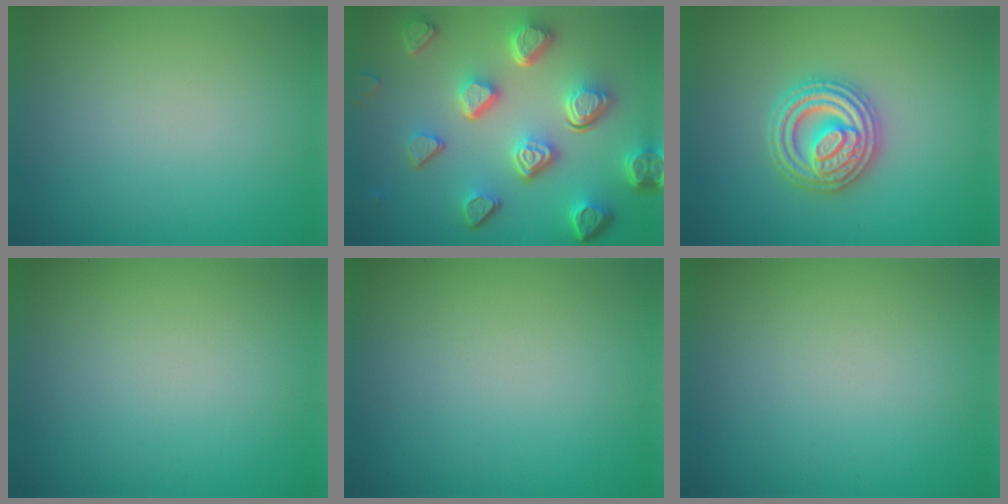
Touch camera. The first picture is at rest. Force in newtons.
{"total": 7.5, "press": 5.6, "slide": 5.1}
{"total": 4.5, "press": 4.5, "slide": 0.6}
{"total": 0.0}
{"total": 0.0}
{"total": 0.0}